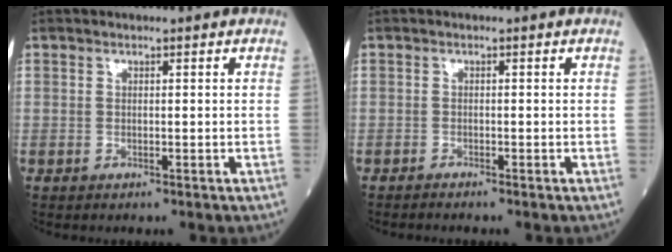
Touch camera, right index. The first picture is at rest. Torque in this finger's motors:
{"motor_torque": [-0.49, 0.29, -0.08, -0.10]}